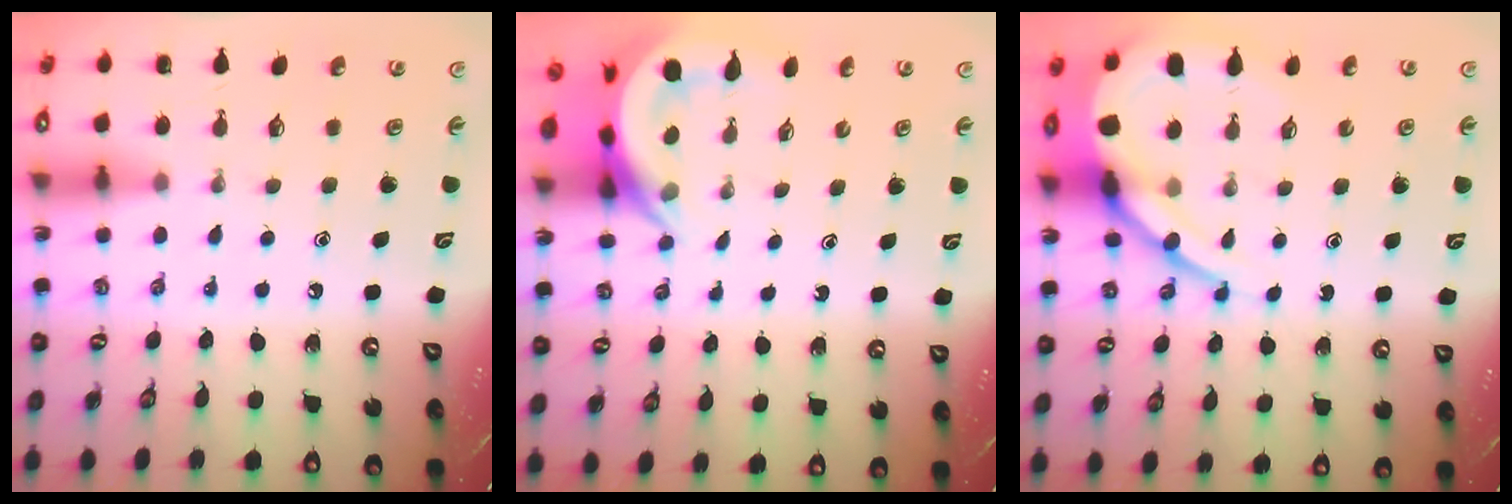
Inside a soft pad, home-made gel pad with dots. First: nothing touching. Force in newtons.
{"total": 5.8, "press": 5.8, "slide": 0.3}
{"total": 13.0, "press": 12.9, "slide": 1.4}